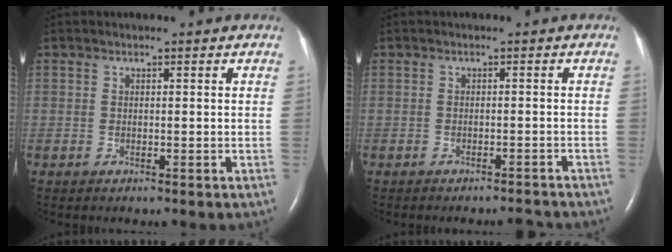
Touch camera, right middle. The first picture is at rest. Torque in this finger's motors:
{"motor_torque": [0.12, -0.13, 0.01, 0.01]}